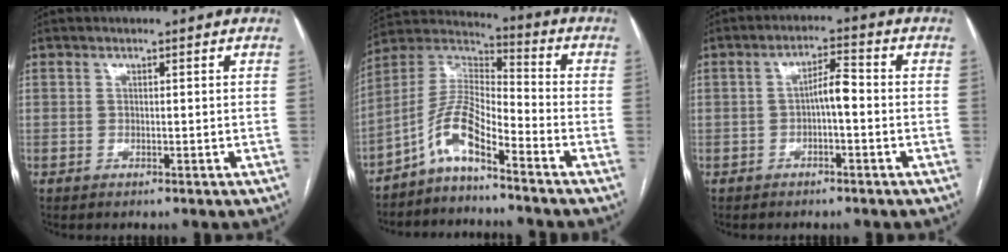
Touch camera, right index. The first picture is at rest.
{"total": 8.6, "force": [-5.6, 1.7, 6.3], "torque": [-0.138, 0.023, -0.111]}
{"total": 3.9, "force": [-0.7, 0.9, 3.7], "torque": [-0.061, 0.014, -0.010]}